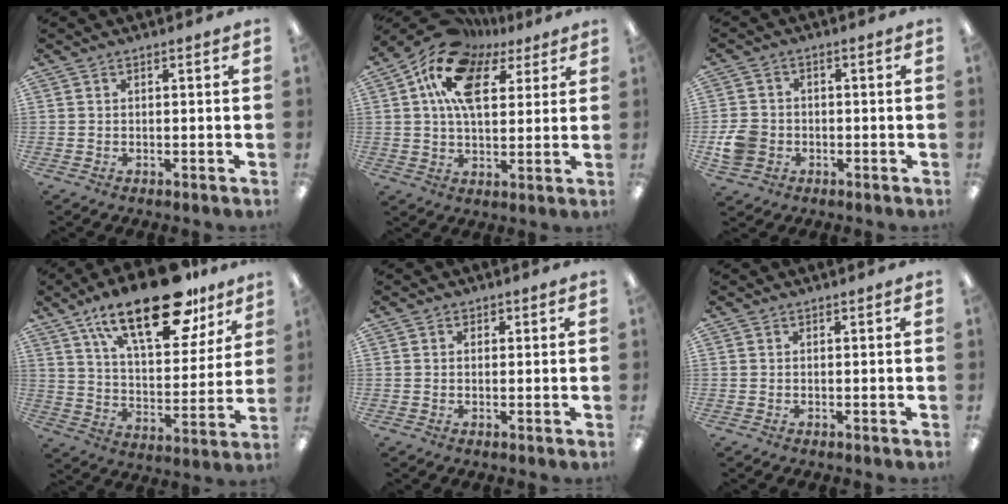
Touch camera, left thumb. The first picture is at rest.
{"total": 16.1, "force": [7.7, 9.3, 10.6], "torque": [-0.197, -0.022, 0.139]}
{"total": 6.2, "force": [-1.9, 5.2, 2.7], "torque": [-0.049, 0.011, -0.032]}
{"total": 24.2, "force": [15.9, 10.0, 15.4], "torque": [-0.238, -0.086, 0.266]}
{"total": 0.9, "force": [0.2, 0.7, 0.4], "torque": [0.001, 0.000, 0.001]}
{"total": 0.0}